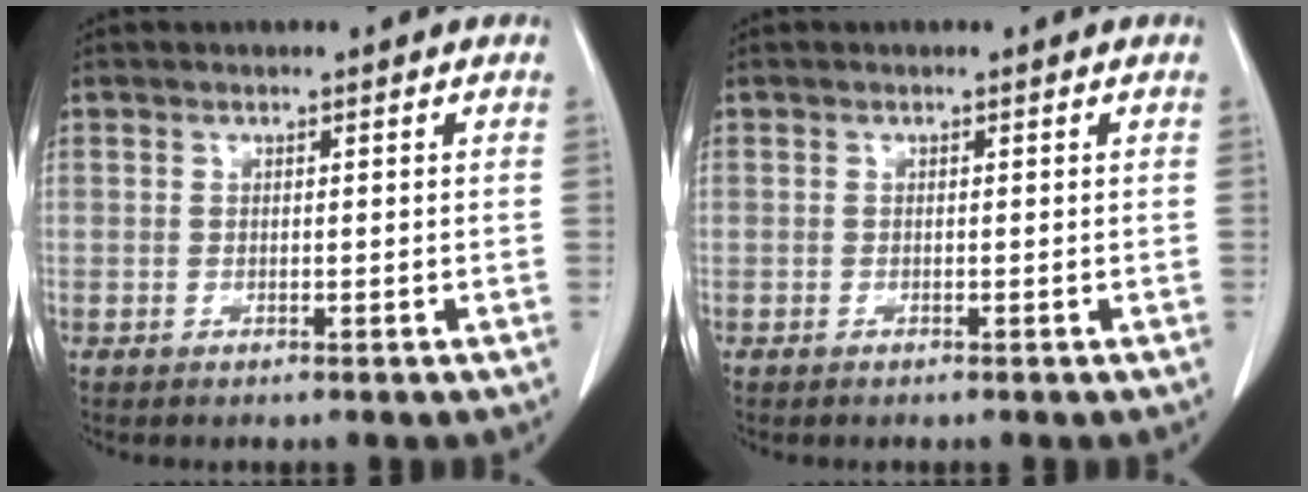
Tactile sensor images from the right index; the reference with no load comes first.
{"total": 0.0}